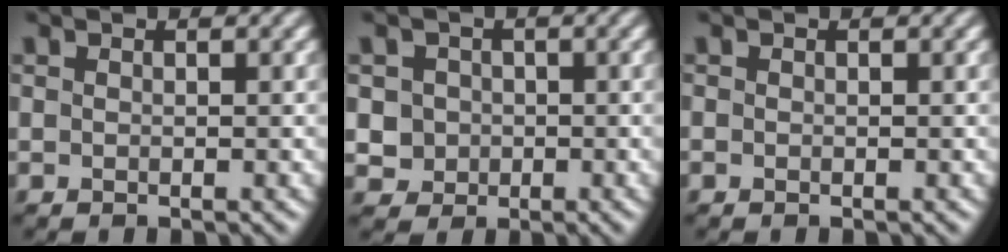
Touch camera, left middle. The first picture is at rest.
{"total": 3.1, "force": [0.3, 3.0, 0.9], "torque": [-0.008, 0.007, 0.006]}
{"total": 0.0}